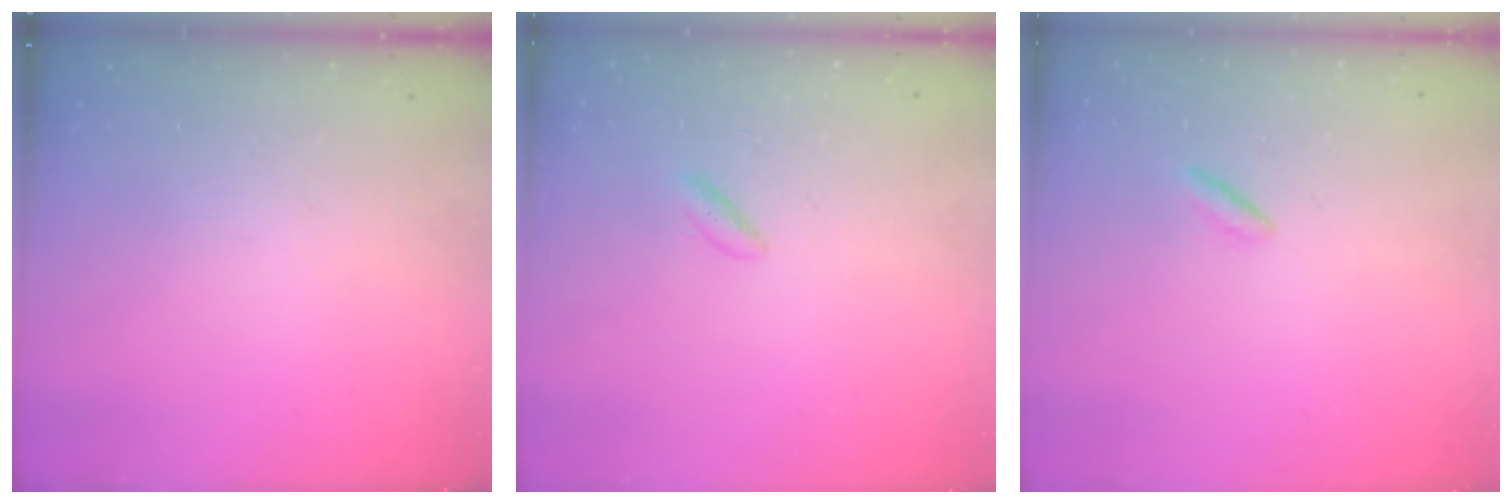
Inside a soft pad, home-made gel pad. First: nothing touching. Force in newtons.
{"total": 2.2, "press": 1.9, "slide": 1.2}
{"total": 0.8, "press": 0.5, "slide": 0.6}